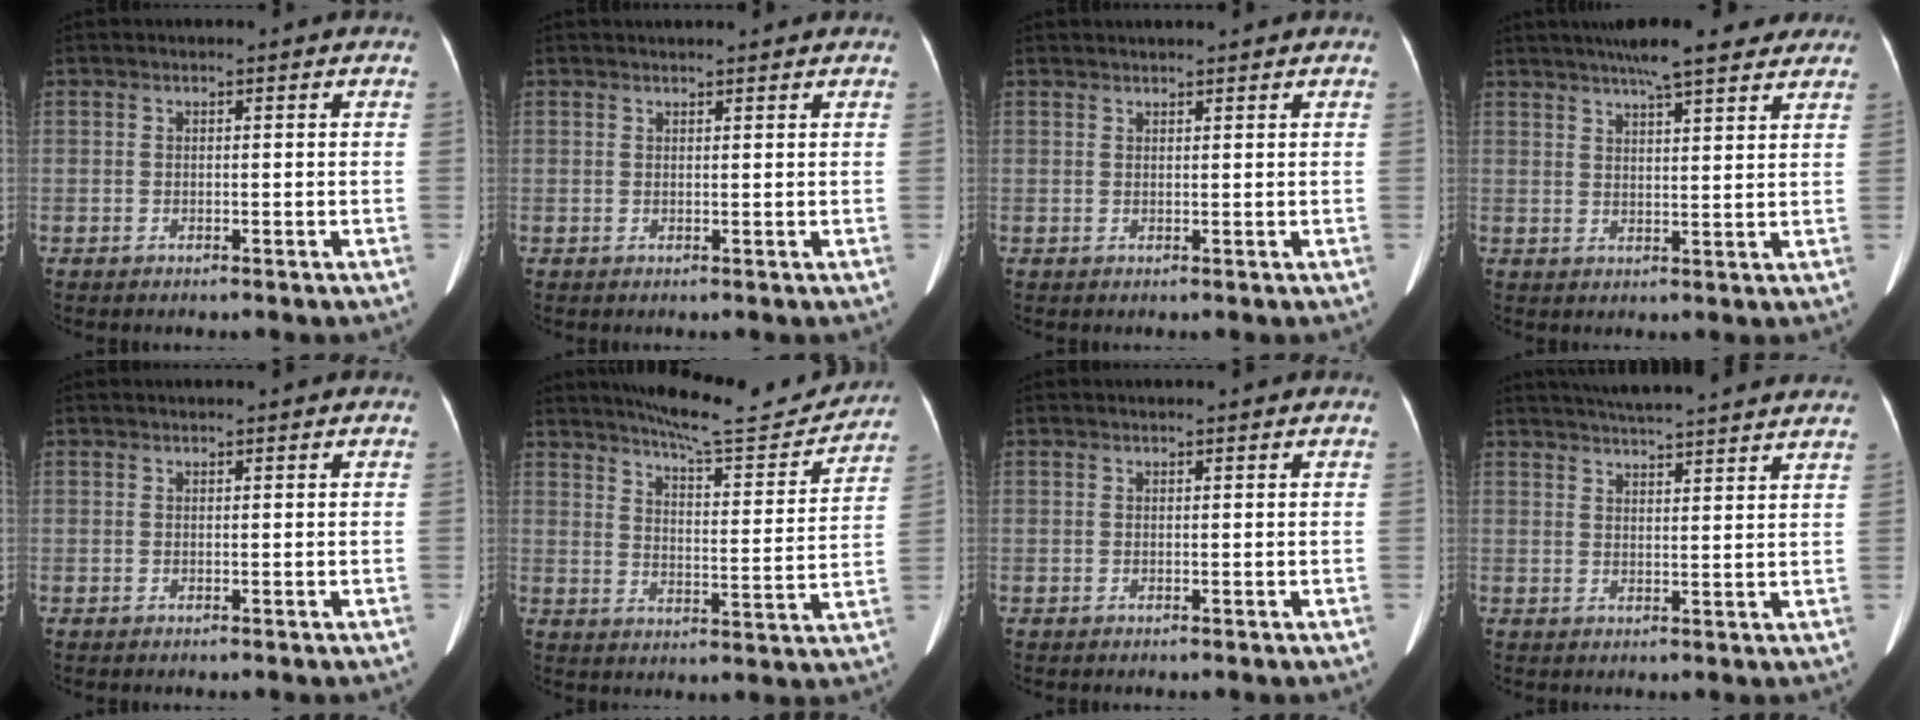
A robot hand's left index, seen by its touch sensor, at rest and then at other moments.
{"total": 2.6, "force": [2.5, 0.3, 0.9], "torque": [-0.013, 0.017, 0.032]}
{"total": 2.3, "force": [2.2, 0.3, 0.8], "torque": [-0.008, 0.024, 0.033]}
{"total": 12.2, "force": [9.9, 2.0, 6.8], "torque": [-0.098, 0.029, 0.134]}
{"total": 0.7, "force": [0.7, 0.1, 0.2], "torque": [-0.006, 0.014, 0.012]}
{"total": 15.8, "force": [14.9, 1.8, 5.0], "torque": [-0.073, -0.023, 0.198]}
{"total": 0.7, "force": [0.7, 0.1, 0.3], "torque": [-0.006, 0.010, 0.011]}
{"total": 16.1, "force": [14.8, 0.7, 6.4], "torque": [-0.101, 0.019, 0.191]}